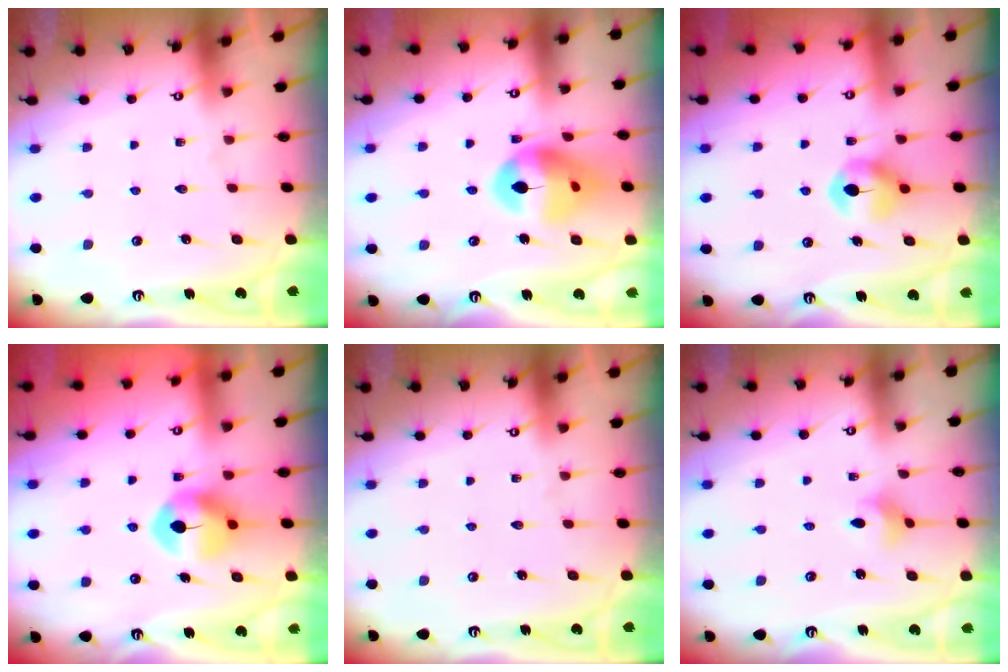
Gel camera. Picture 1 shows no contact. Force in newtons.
{"total": 15.1, "press": 15.0, "slide": 1.9}
{"total": 7.4, "press": 7.4, "slide": 0.4}
{"total": 8.3, "press": 8.3, "slide": 0.6}
{"total": 0.0}
{"total": 4.1, "press": 4.1, "slide": 0.6}